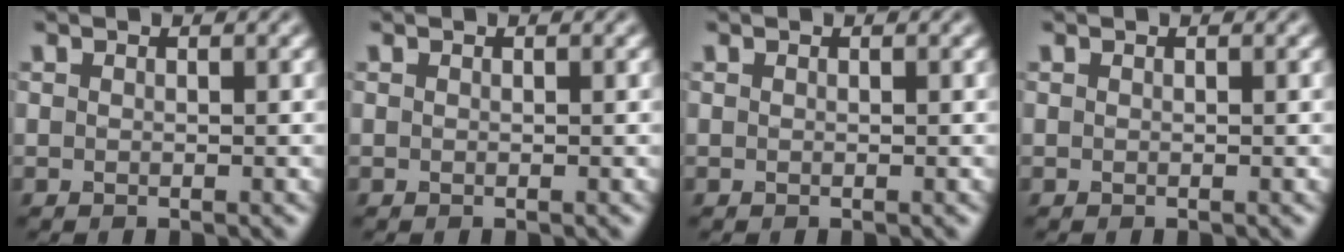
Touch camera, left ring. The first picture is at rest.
{"total": 0.0}
{"total": 0.0}
{"total": 0.0}